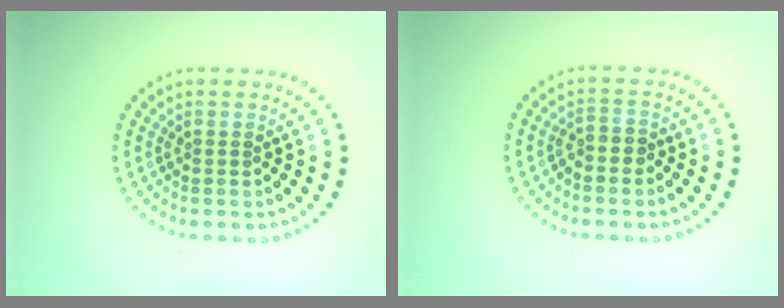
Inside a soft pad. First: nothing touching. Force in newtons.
{"total": 1.1, "press": 0.8, "slide": 0.8}